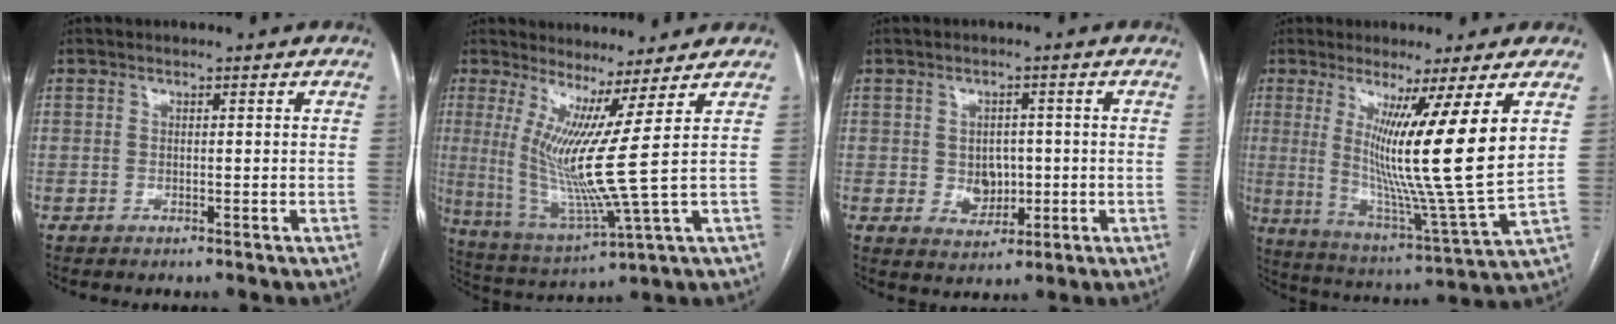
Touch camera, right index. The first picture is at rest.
{"total": 10.1, "force": [3.0, -3.0, 9.2], "torque": [-0.188, -0.041, 0.069]}
{"total": 4.8, "force": [-0.2, 3.7, 3.1], "torque": [-0.043, 0.004, 0.008]}
{"total": 15.8, "force": [4.7, -2.8, 14.9], "torque": [-0.260, -0.048, 0.079]}